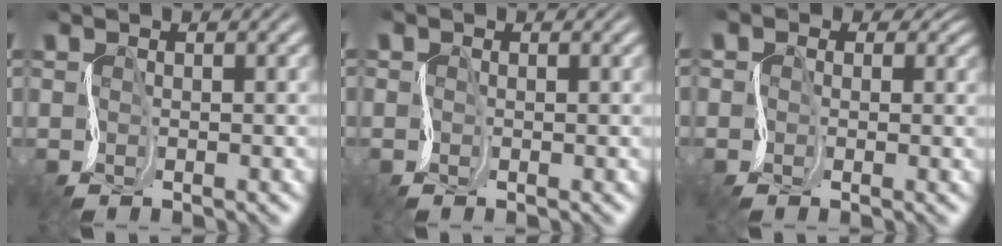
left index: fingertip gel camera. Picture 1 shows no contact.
{"total": 0.0}
{"total": 3.2, "force": [1.0, 2.6, 1.4], "torque": [-0.030, 0.010, -0.010]}